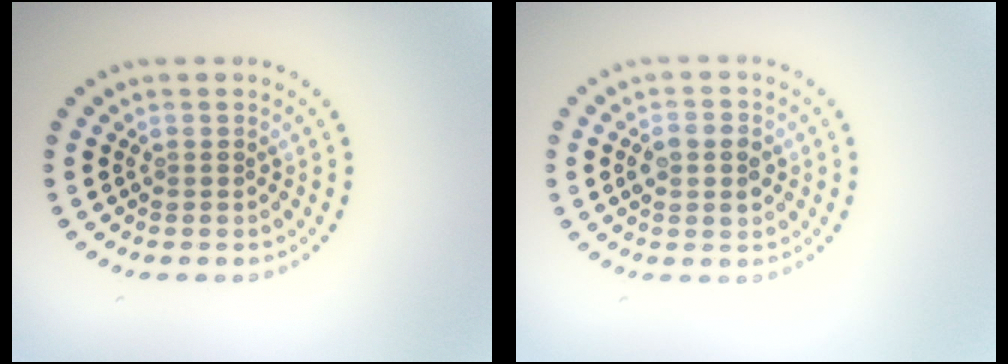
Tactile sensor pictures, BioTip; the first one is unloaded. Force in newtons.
{"total": 2.9, "press": 2.9, "slide": 0.0}